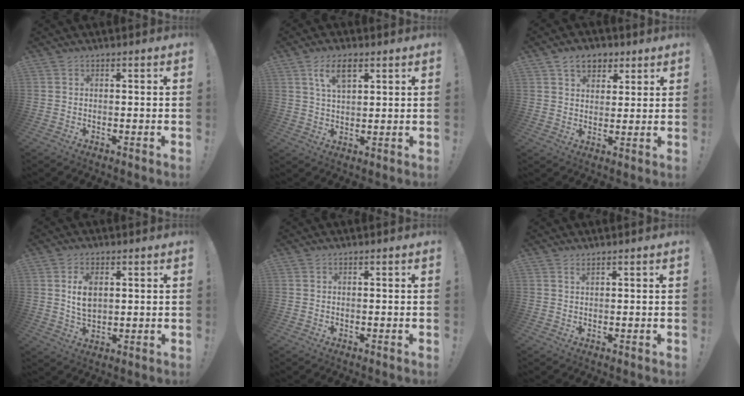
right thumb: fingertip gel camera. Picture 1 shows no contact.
{"total": 7.5, "force": [3.7, 3.5, 5.5], "torque": [-0.092, -0.004, 0.064]}
{"total": 7.8, "force": [4.2, 5.7, 3.3], "torque": [-0.038, -0.015, 0.079]}
{"total": 6.6, "force": [1.7, 3.8, 5.0], "torque": [-0.076, -0.006, 0.026]}
{"total": 0.0}
{"total": 0.8, "force": [0.7, 0.0, 0.5], "torque": [-0.003, -0.003, 0.012]}